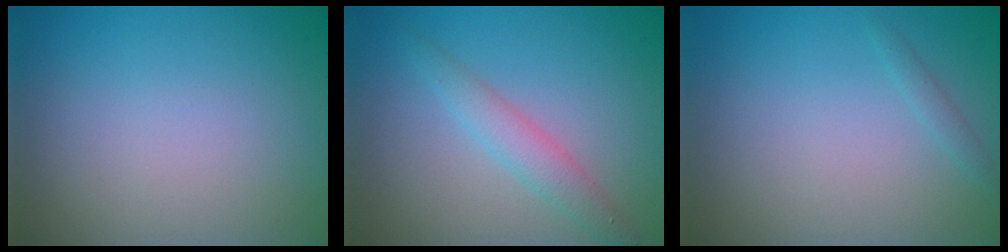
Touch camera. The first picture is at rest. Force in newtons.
{"total": 2.4, "press": 2.4, "slide": 0.1}
{"total": 0.8, "press": 0.8, "slide": 0.1}